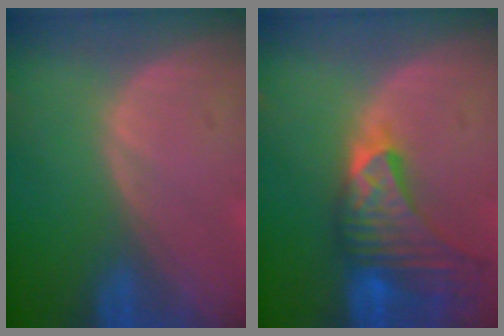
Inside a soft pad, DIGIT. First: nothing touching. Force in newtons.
{"total": 8.9, "press": 8.3, "slide": 3.4}